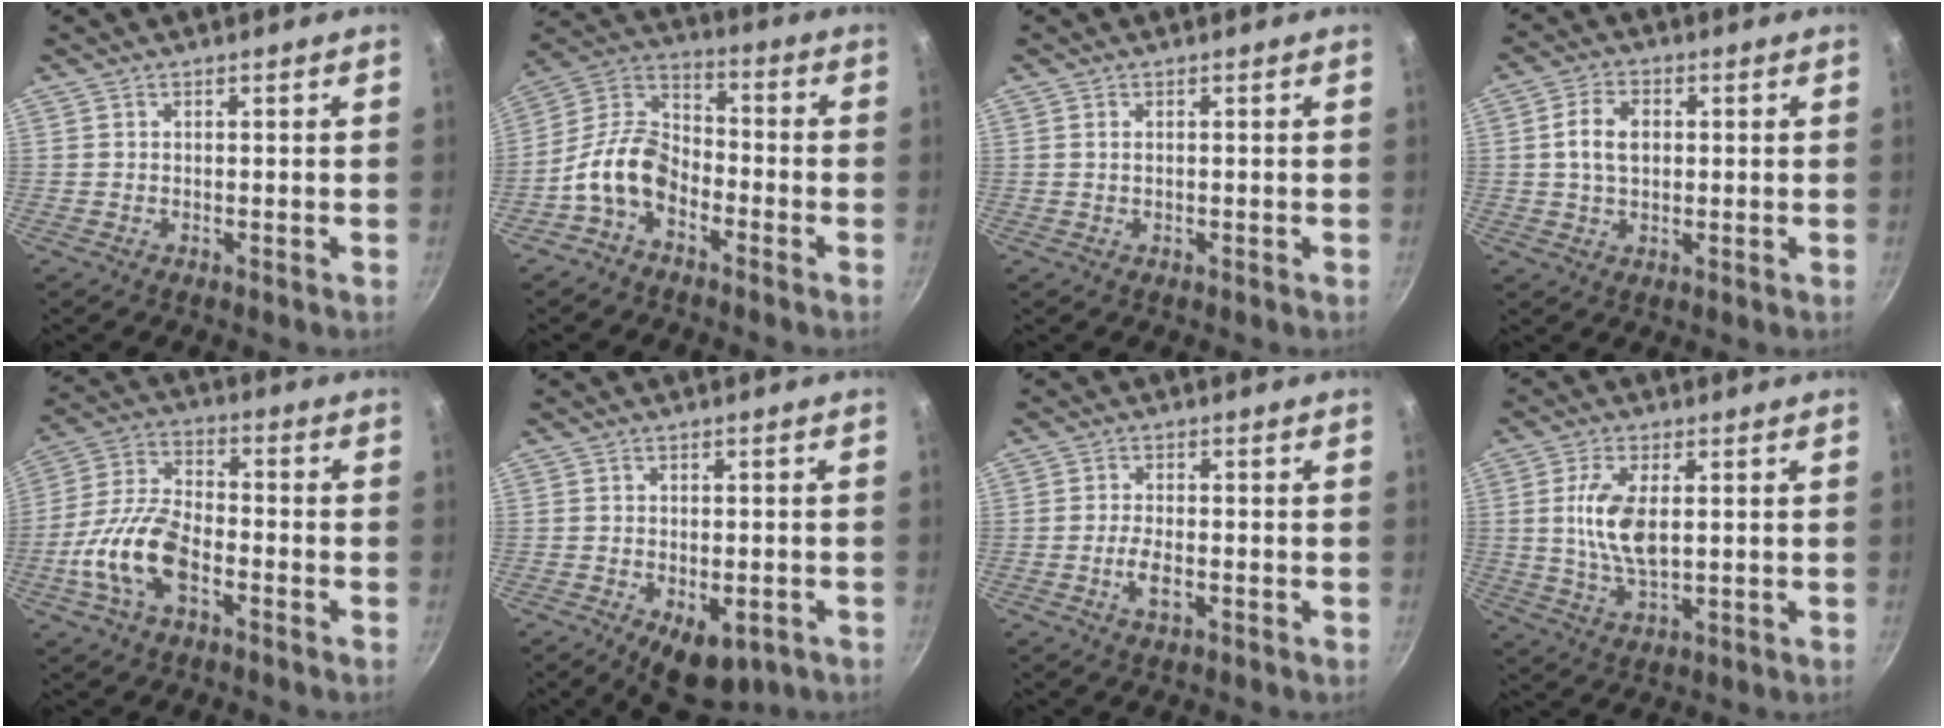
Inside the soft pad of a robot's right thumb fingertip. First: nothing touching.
{"total": 11.7, "force": [-5.2, 7.4, 7.4], "torque": [-0.126, 0.062, -0.124]}
{"total": 0.8, "force": [0.2, 0.4, 0.7], "torque": [-0.013, 0.001, 0.002]}
{"total": 6.2, "force": [0.8, 4.2, 4.5], "torque": [-0.071, 0.008, 0.011]}
{"total": 13.7, "force": [-4.9, 7.1, 10.7], "torque": [-0.202, 0.037, -0.108]}
{"total": 8.2, "force": [-3.4, 4.4, 5.9], "torque": [-0.054, 0.010, -0.033]}
{"total": 4.1, "force": [-1.3, 1.8, 3.4], "torque": [-0.068, 0.008, -0.028]}
{"total": 9.5, "force": [1.2, 4.5, 8.3], "torque": [-0.160, -0.003, 0.026]}